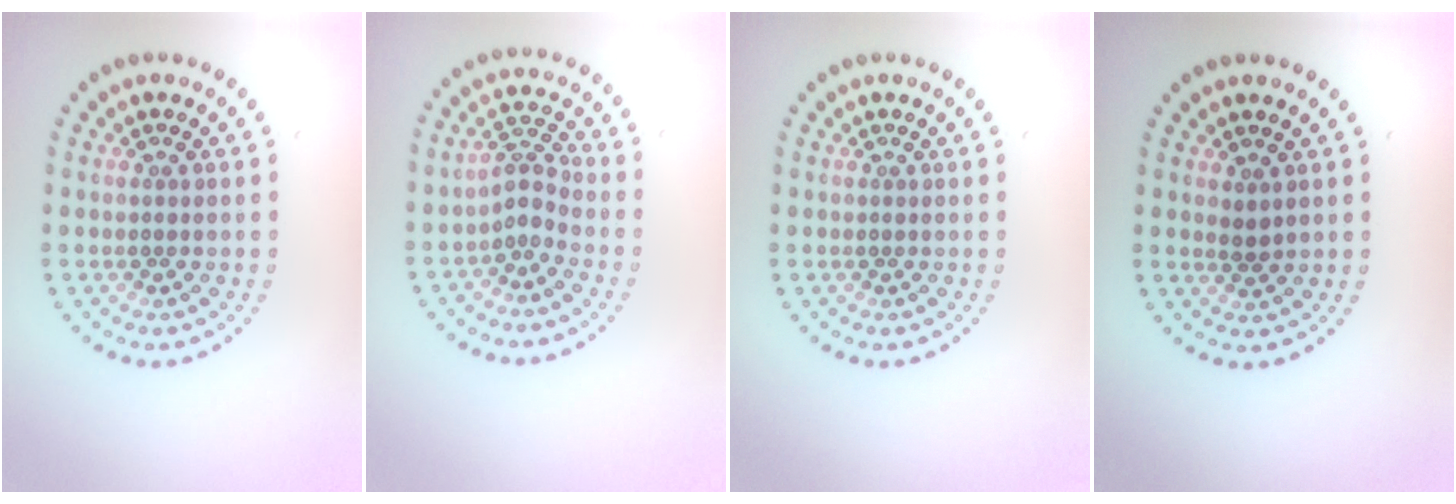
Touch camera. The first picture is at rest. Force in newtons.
{"total": 2.1, "press": 1.4, "slide": 1.6}
{"total": 0.0}
{"total": 0.9, "press": 0.7, "slide": 0.6}